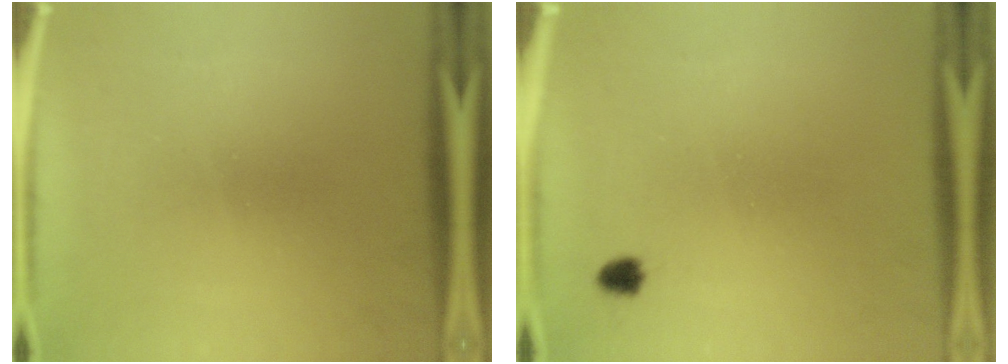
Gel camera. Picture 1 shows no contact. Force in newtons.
{"total": 1.5}